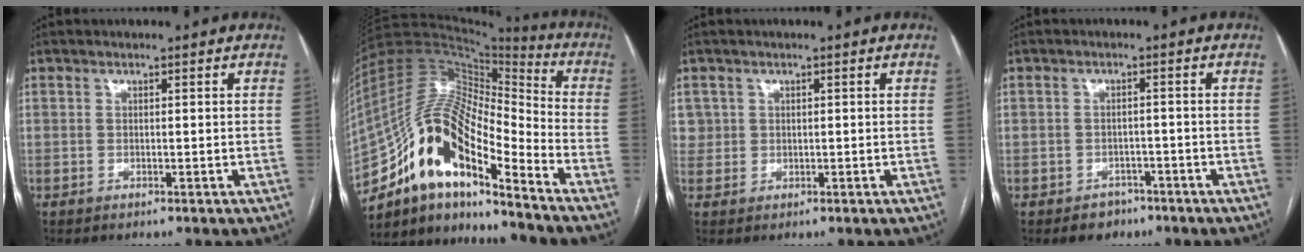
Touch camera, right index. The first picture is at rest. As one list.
[{"total": 17.8, "force": [-11.6, 4.8, 12.6], "torque": [-0.232, 0.033, -0.201]}, {"total": 2.2, "force": [0.7, 2.1, 0.0], "torque": [0.017, 0.007, 0.008]}, {"total": 3.5, "force": [-2.2, 2.6, 0.7], "torque": [-0.006, 0.009, -0.026]}]